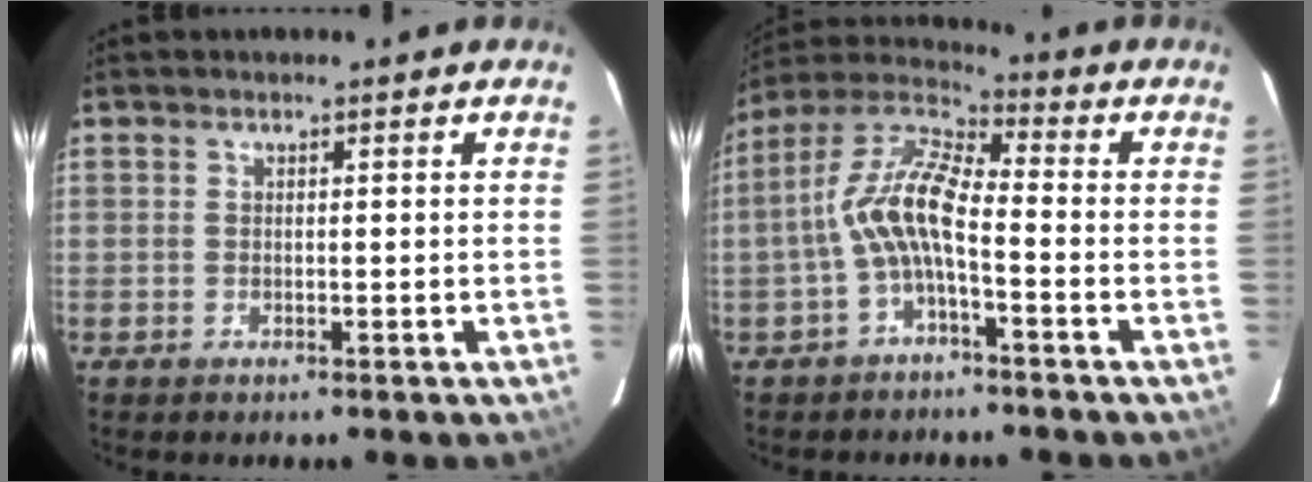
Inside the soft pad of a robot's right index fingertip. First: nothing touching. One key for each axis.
{"total": 10.1, "fx": -2.6, "fy": 3.1, "fz": 9.2, "tx": -0.200, "ty": 0.017, "tz": -0.053}